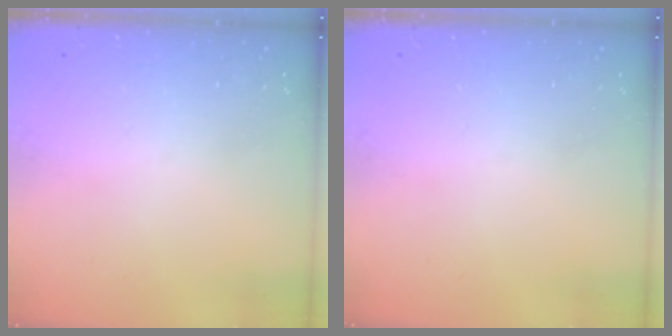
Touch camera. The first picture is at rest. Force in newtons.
{"total": 0.0}